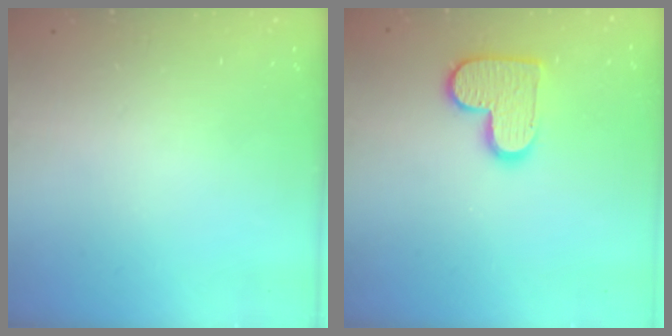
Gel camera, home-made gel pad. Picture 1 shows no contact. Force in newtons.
{"total": 11.9, "press": 11.9, "slide": 0.6}